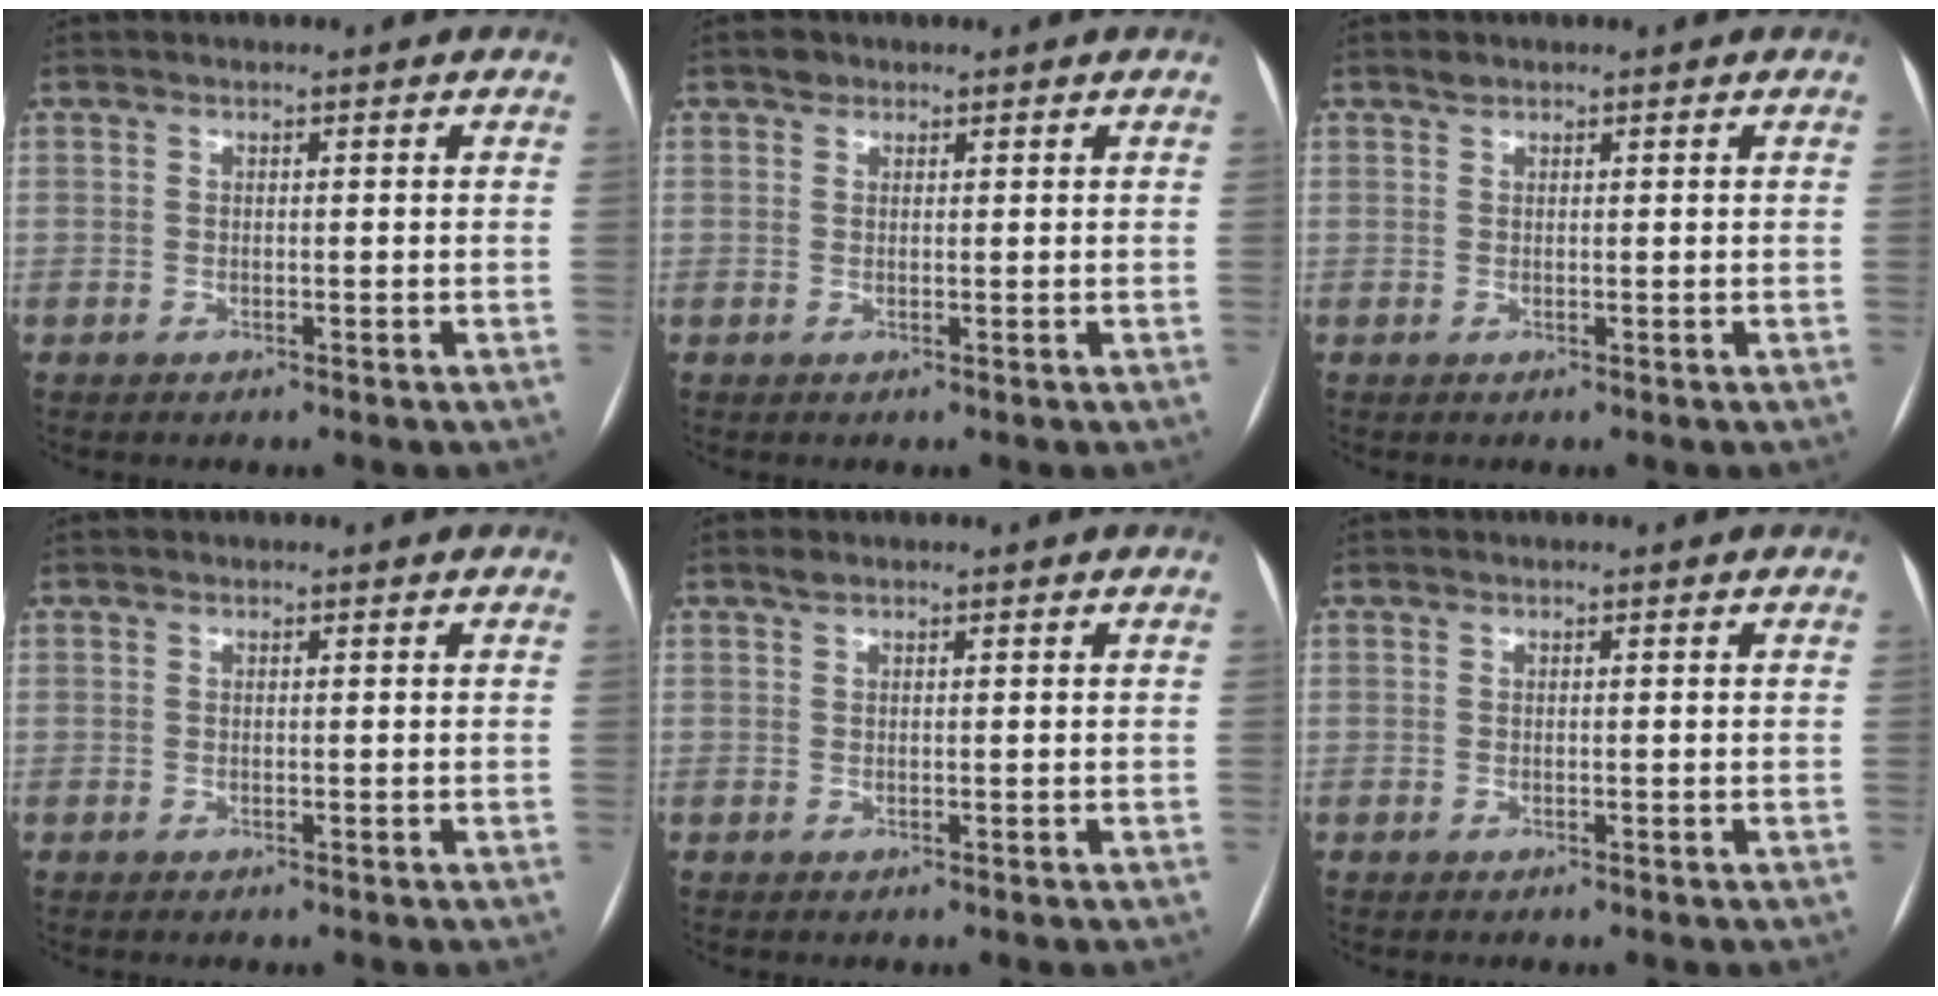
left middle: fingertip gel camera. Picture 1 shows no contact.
{"total": 1.2, "force": [0.8, 0.8, 0.2], "torque": [-0.001, 0.003, 0.011]}
{"total": 0.7, "force": [0.6, 0.3, 0.2], "torque": [-0.007, 0.004, 0.012]}
{"total": 0.0}
{"total": 0.7, "force": [0.6, 0.2, 0.3], "torque": [-0.012, 0.008, 0.014]}
{"total": 0.0}